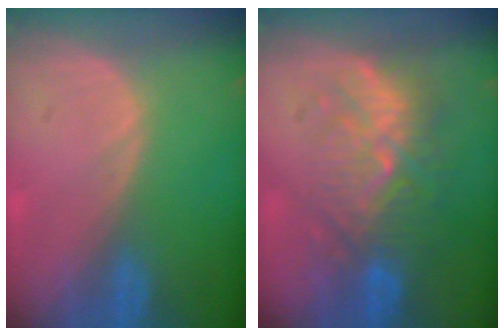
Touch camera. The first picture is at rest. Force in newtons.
{"total": 9.4, "press": 9.0, "slide": 2.6}